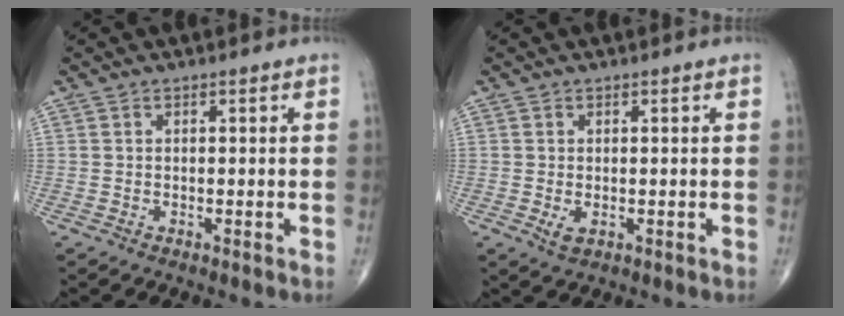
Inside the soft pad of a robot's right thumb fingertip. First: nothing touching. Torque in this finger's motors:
{"motor_torque": [-0.59, 0.49, 0.09, 0.13, 0.06]}